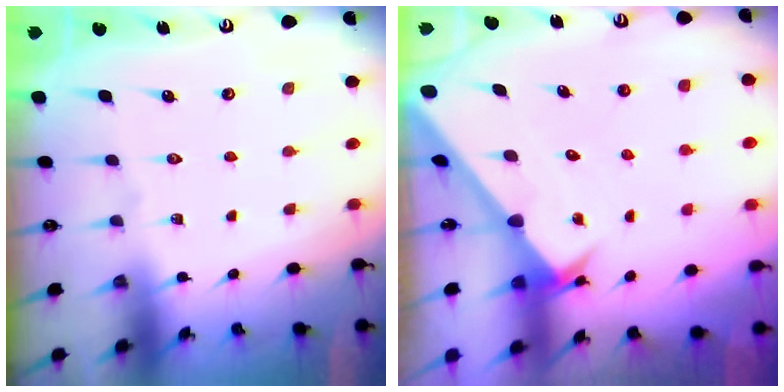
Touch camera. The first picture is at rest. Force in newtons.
{"total": 2.9, "press": 2.9, "slide": 0.1}